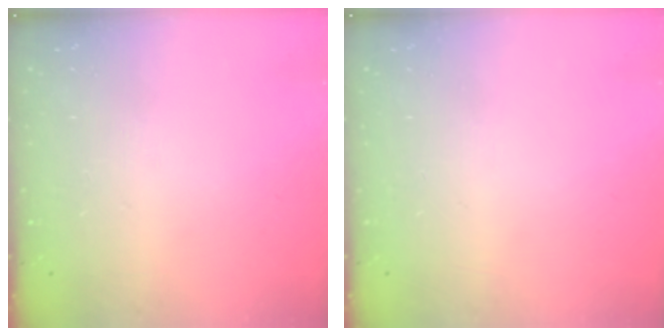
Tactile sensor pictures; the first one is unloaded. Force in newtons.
{"total": 0.0}